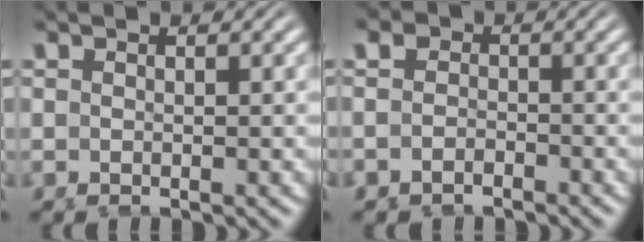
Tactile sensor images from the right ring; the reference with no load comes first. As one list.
[{"total": 3.1, "force": [-2.2, 2.2, 0.4], "torque": [-0.023, -0.021, -0.039]}]